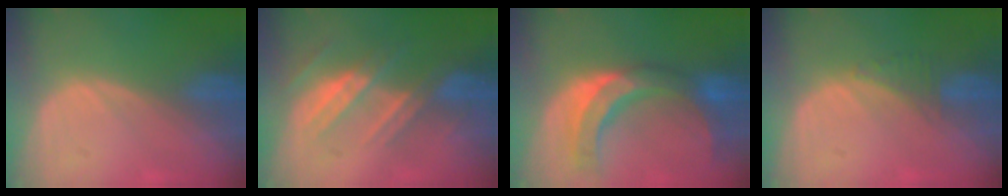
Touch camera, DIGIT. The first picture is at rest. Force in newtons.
{"total": 7.3, "press": 6.8, "slide": 2.6}
{"total": 10.3, "press": 9.4, "slide": 4.3}
{"total": 1.9, "press": 1.8, "slide": 0.7}